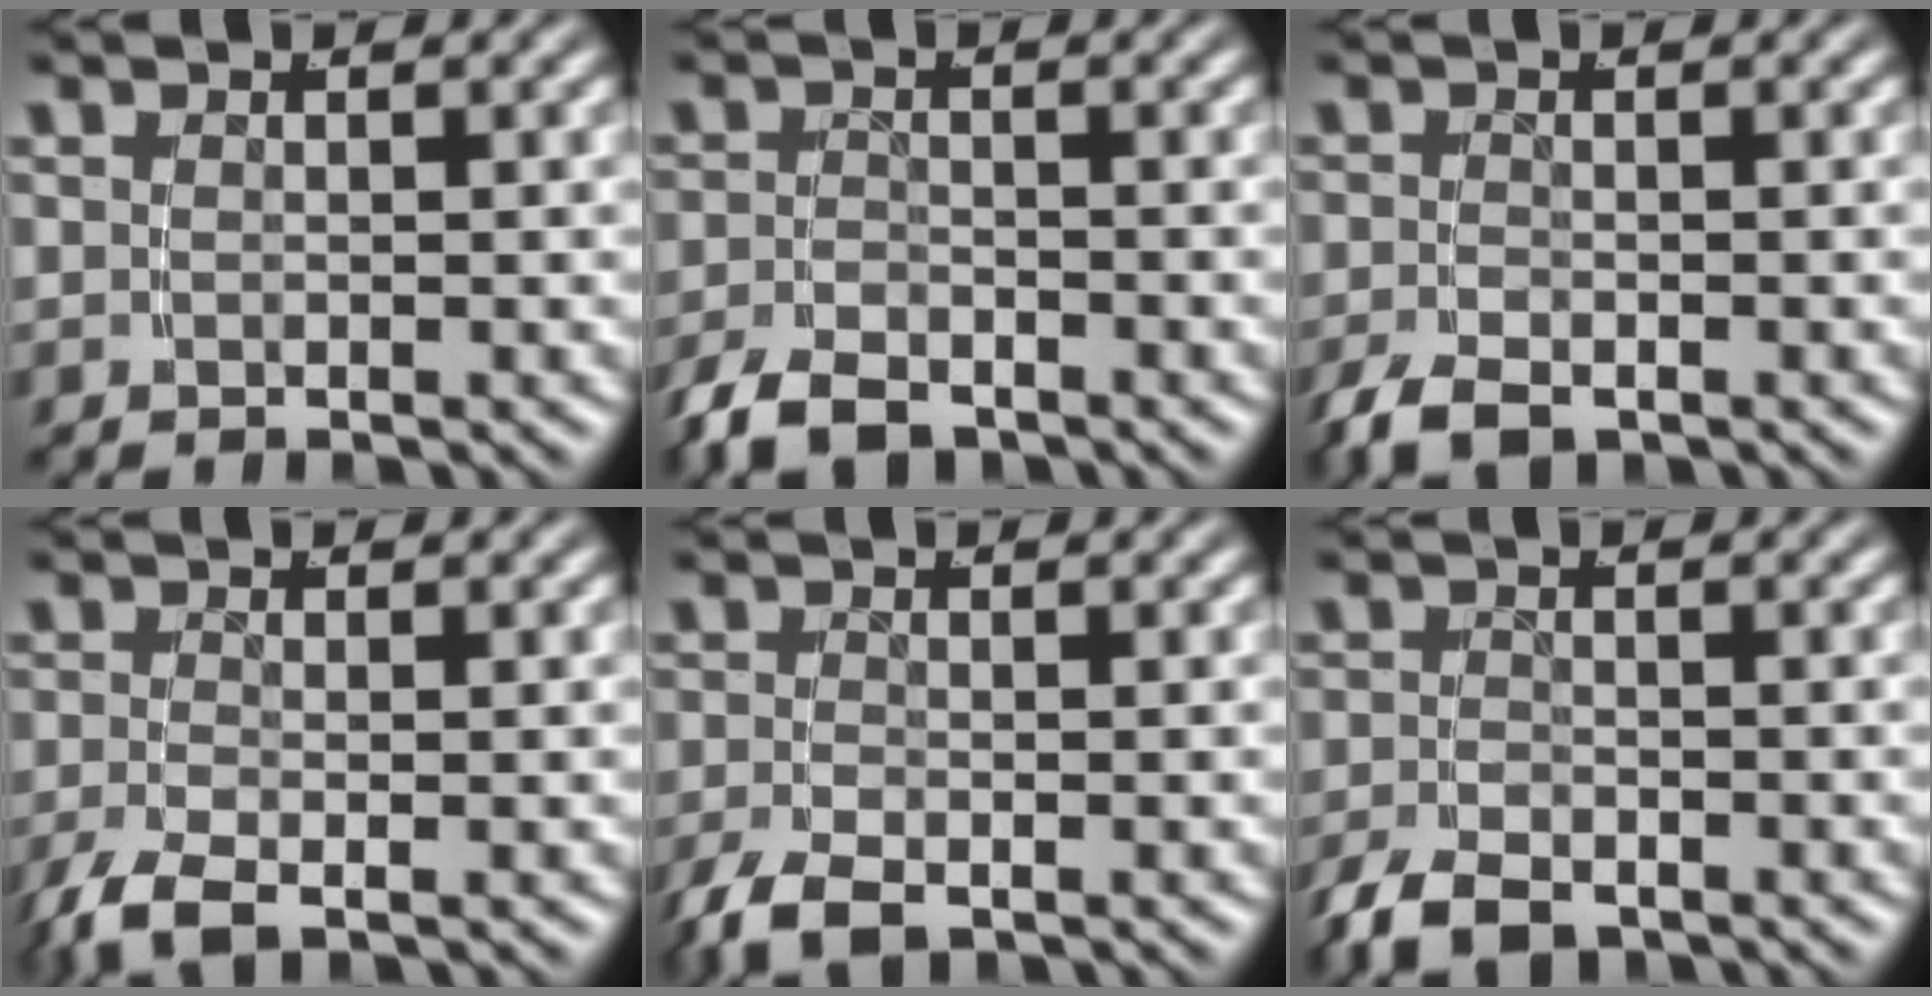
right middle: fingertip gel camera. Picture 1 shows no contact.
{"total": 4.0, "force": [-3.1, 1.9, 1.7], "torque": [-0.033, -0.011, -0.051]}
{"total": 3.3, "force": [-2.2, 1.7, 1.9], "torque": [-0.051, -0.019, -0.029]}
{"total": 3.2, "force": [-1.9, 1.3, 2.3], "torque": [-0.067, -0.020, -0.021]}
{"total": 3.5, "force": [-2.0, 1.8, 2.2], "torque": [-0.063, -0.020, -0.024]}
{"total": 3.8, "force": [-2.7, 1.8, 1.9], "torque": [-0.042, -0.016, -0.042]}